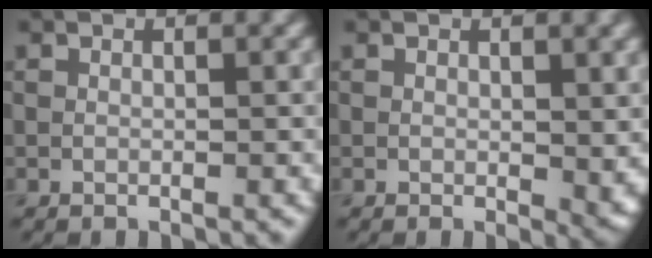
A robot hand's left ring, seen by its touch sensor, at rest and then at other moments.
{"total": 2.4, "force": [0.4, 0.9, 2.2], "torque": [-0.022, -0.008, 0.009]}